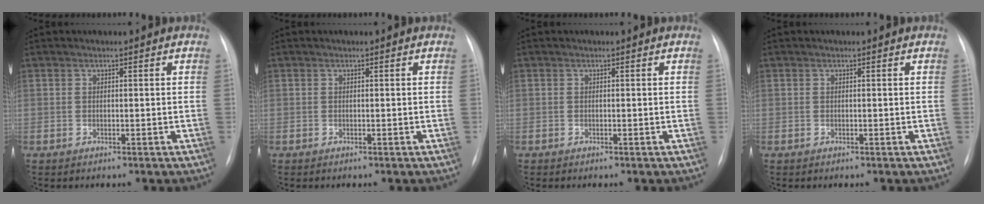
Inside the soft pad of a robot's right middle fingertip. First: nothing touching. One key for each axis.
{"total": 0.0}
{"total": 0.0}
{"total": 0.0}